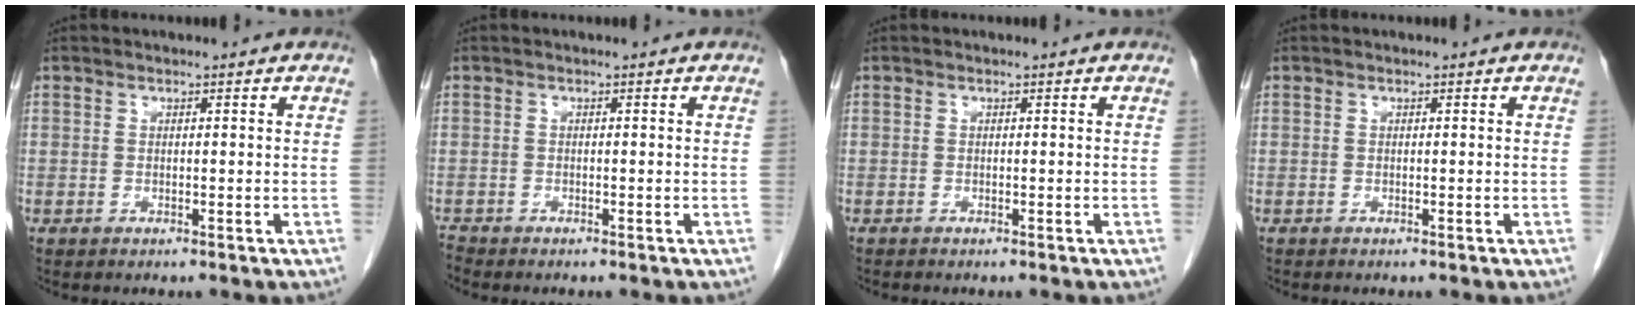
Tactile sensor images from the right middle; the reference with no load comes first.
{"total": 0.8, "force": [-0.8, -0.1, -0.2], "torque": [-0.002, -0.006, -0.017]}
{"total": 0.0}
{"total": 0.0}